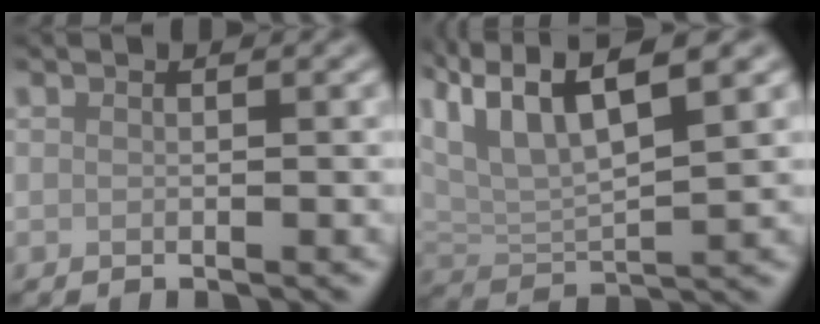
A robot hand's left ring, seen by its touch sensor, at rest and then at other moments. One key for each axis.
{"total": 8.3, "fx": 4.5, "fy": 2.9, "fz": 6.4, "tx": -0.130, "ty": 0.016, "tz": 0.079}